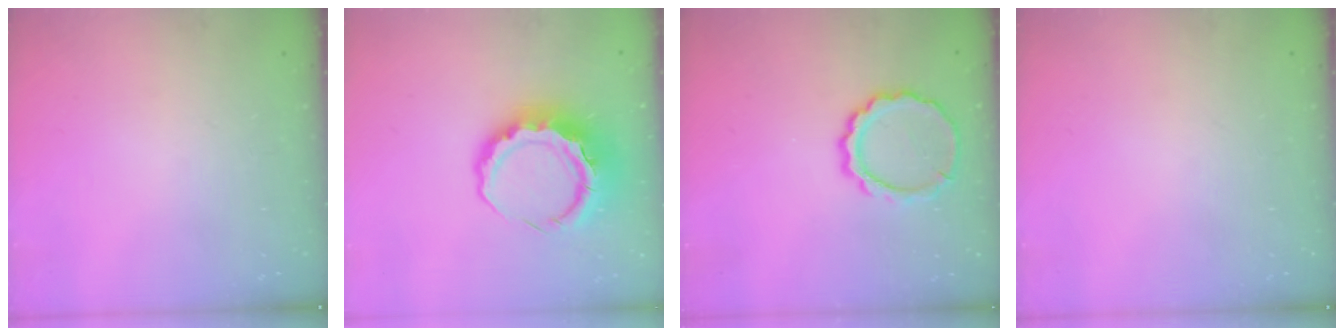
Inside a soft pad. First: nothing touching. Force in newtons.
{"total": 8.8, "press": 8.6, "slide": 1.7}
{"total": 9.8, "press": 9.8, "slide": 1.1}
{"total": 0.0}